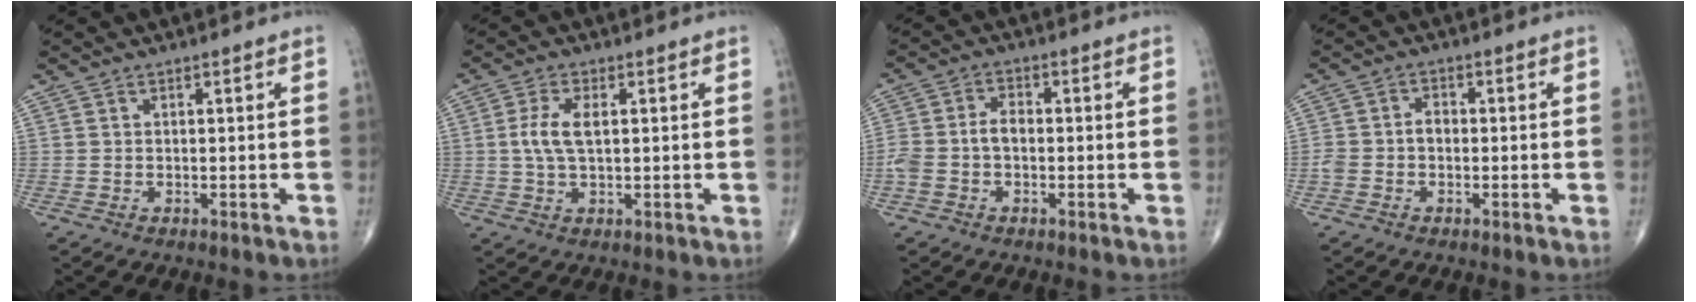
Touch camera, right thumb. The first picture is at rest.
{"total": 5.5, "force": [0.8, 2.5, 4.8], "torque": [-0.109, 0.004, 0.013]}
{"total": 5.3, "force": [-1.0, 3.3, 4.0], "torque": [-0.094, 0.022, -0.022]}
{"total": 3.2, "force": [-0.7, 2.3, 2.1], "torque": [-0.042, 0.016, -0.016]}